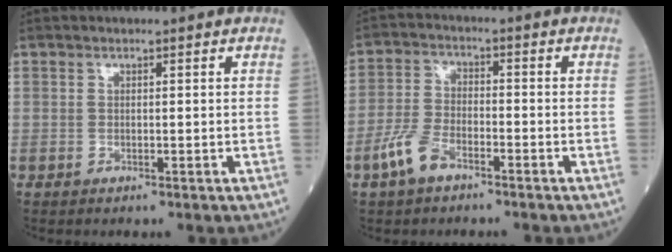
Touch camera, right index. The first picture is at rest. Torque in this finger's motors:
{"motor_torque": [0.48, -0.53, 0.28, 0.03]}